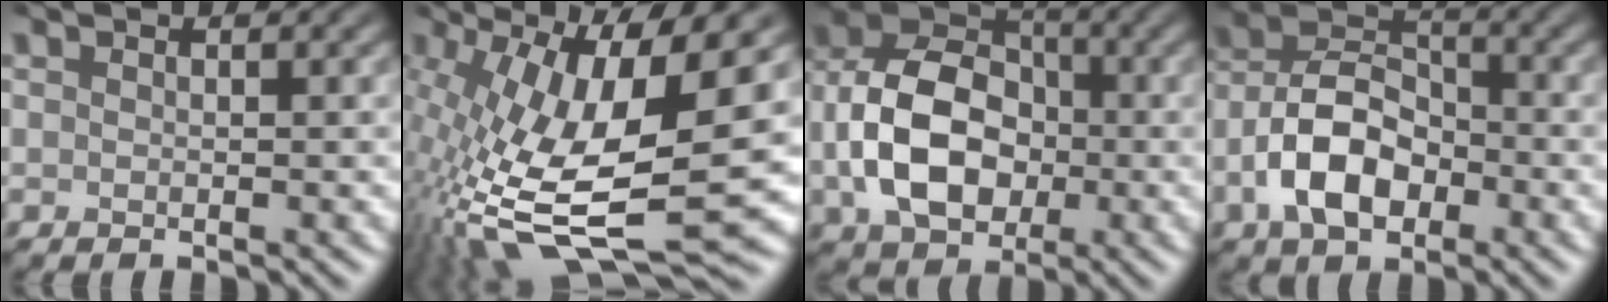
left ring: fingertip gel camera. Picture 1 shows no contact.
{"total": 14.9, "force": [-2.0, 4.9, 13.9], "torque": [-0.276, -0.017, -0.017]}
{"total": 8.4, "force": [-2.3, 6.1, 5.3], "torque": [-0.112, 0.000, -0.047]}
{"total": 6.3, "force": [-3.5, 3.7, 3.7], "torque": [-0.071, 0.001, -0.065]}